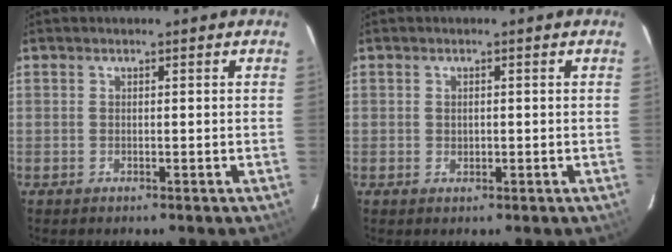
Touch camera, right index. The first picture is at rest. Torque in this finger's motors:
{"motor_torque": [-0.13, 0.01, 0.05, -0.01]}